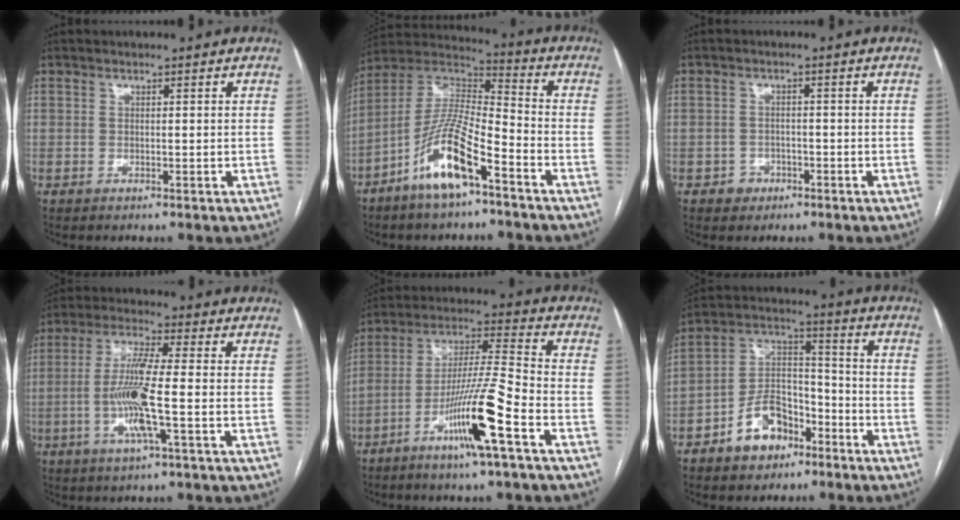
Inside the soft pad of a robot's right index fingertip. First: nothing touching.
{"total": 13.2, "force": [-7.4, 2.5, 10.6], "torque": [-0.214, -0.005, -0.142]}
{"total": 2.5, "force": [-1.3, 2.1, 0.2], "torque": [0.003, 0.012, -0.021]}
{"total": 9.8, "force": [-1.9, 0.2, 9.6], "torque": [-0.193, -0.004, -0.045]}
{"total": 13.6, "force": [-6.8, -0.4, 11.8], "torque": [-0.226, -0.006, -0.126]}
{"total": 10.2, "force": [-6.1, 6.0, 5.5], "torque": [-0.111, 0.028, -0.105]}